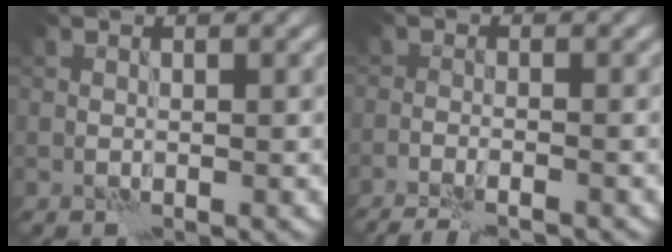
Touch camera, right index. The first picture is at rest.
{"total": 4.1, "force": [-3.7, 0.7, 1.8], "torque": [-0.027, -0.002, -0.058]}